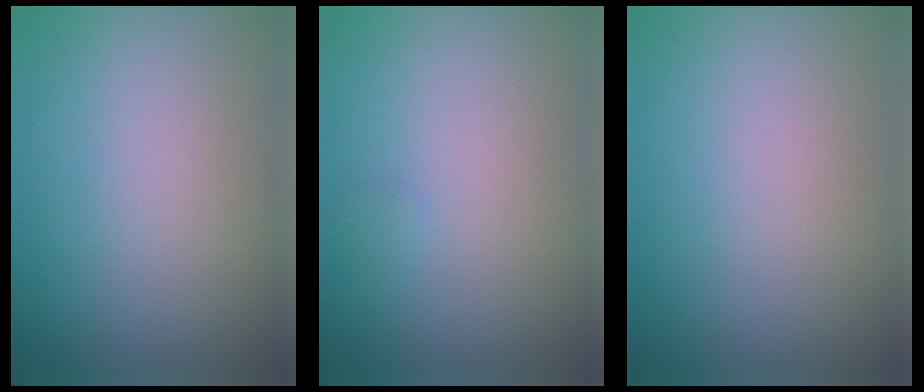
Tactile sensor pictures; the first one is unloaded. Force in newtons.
{"total": 0.5, "press": 0.5, "slide": 0.1}
{"total": 0.0}